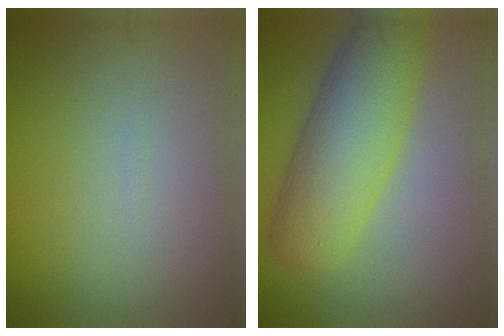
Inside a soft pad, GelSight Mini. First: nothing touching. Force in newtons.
{"total": 7.5, "press": 7.5, "slide": 0.2}